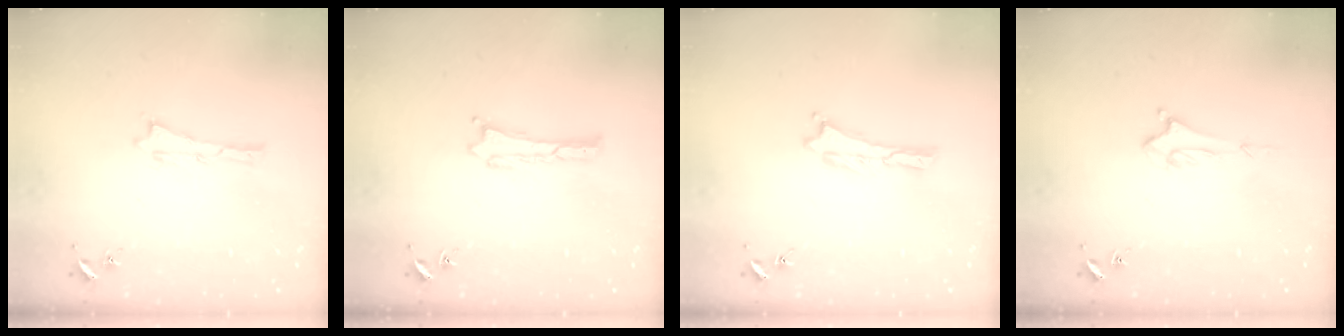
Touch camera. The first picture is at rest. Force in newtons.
{"total": 0.0}
{"total": 0.0}
{"total": 1.7, "press": 1.6, "slide": 0.4}